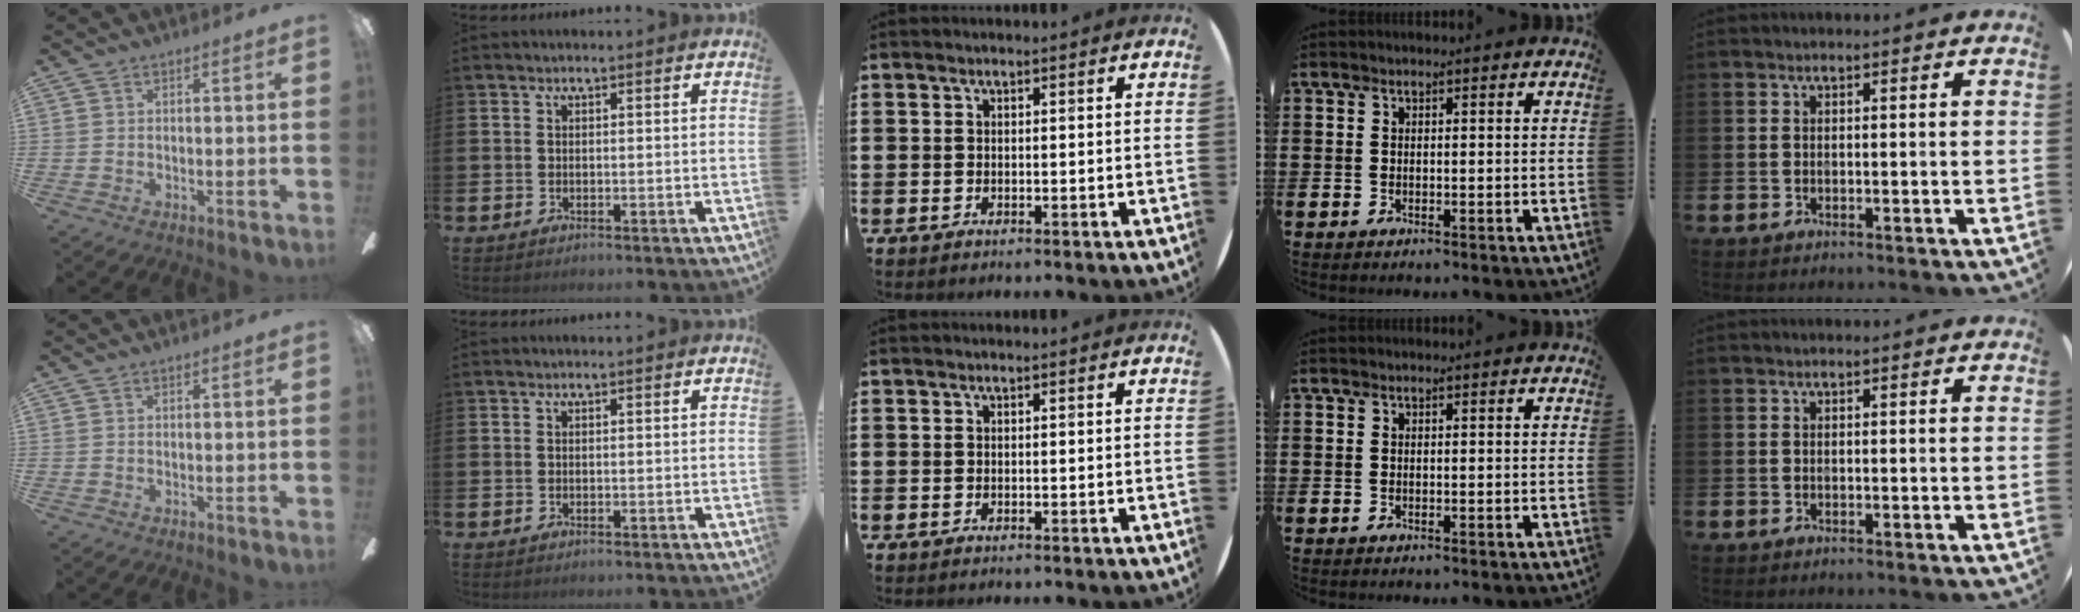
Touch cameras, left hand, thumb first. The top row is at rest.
{}